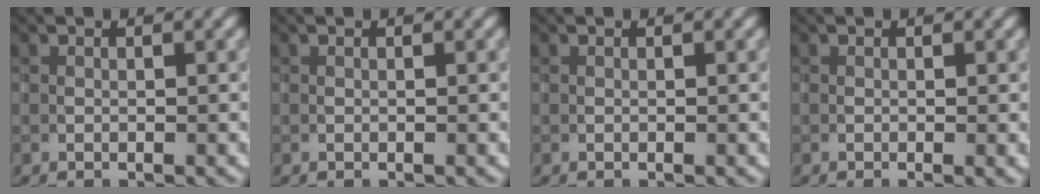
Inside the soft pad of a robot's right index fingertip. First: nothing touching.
{"total": 0.0}
{"total": 0.0}
{"total": 0.8, "force": [-0.2, 0.1, 0.8], "torque": [-0.010, -0.005, -0.004]}